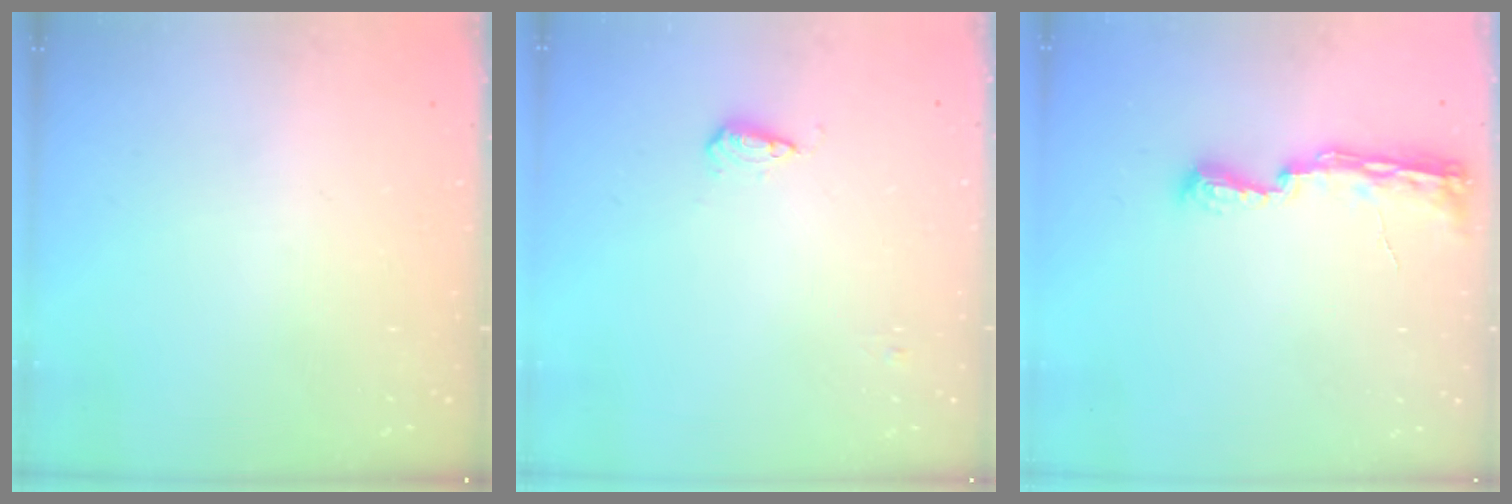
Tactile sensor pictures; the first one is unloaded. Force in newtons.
{"total": 5.5, "press": 5.4, "slide": 0.9}
{"total": 7.9, "press": 7.8, "slide": 0.8}